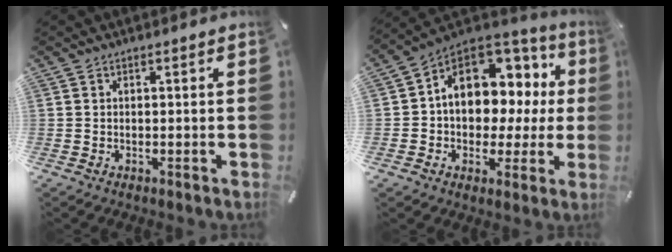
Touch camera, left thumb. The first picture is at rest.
{"total": 11.5, "force": [3.1, 9.3, 6.0], "torque": [-0.087, -0.035, 0.060]}